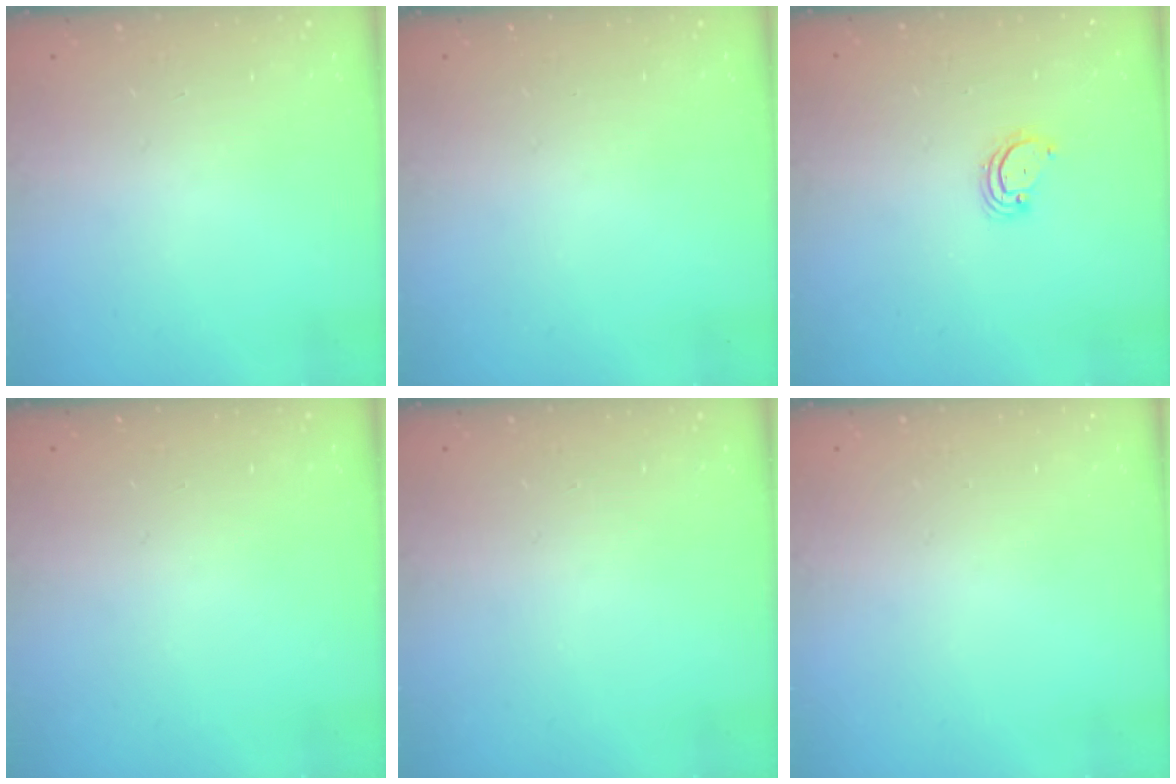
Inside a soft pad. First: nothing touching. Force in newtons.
{"total": 0.0}
{"total": 2.8, "press": 2.8, "slide": 0.2}
{"total": 0.0}
{"total": 0.0}
{"total": 0.0}